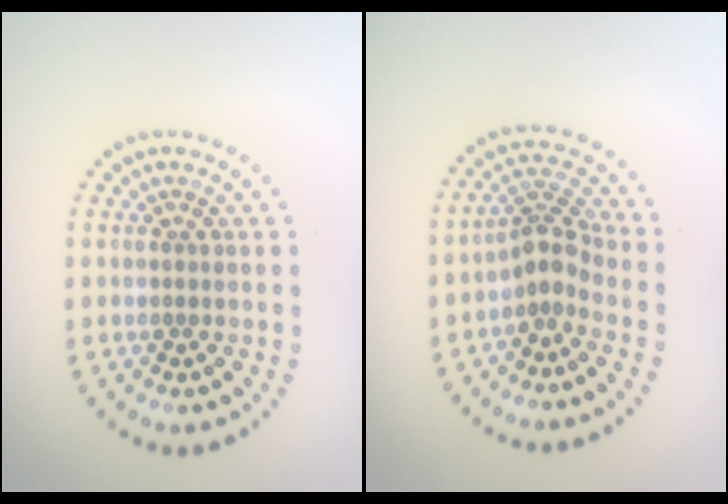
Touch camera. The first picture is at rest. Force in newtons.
{"total": 2.8, "press": 2.1, "slide": 1.8}